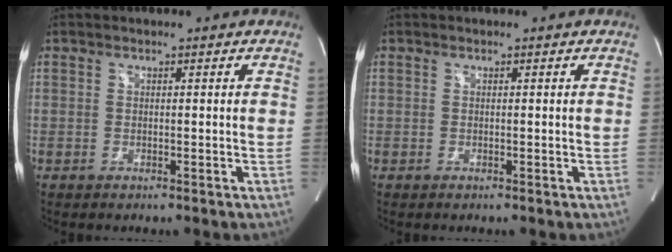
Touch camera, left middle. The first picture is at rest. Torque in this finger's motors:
{"motor_torque": [0.17, 0.18, 0.03, 0.00]}